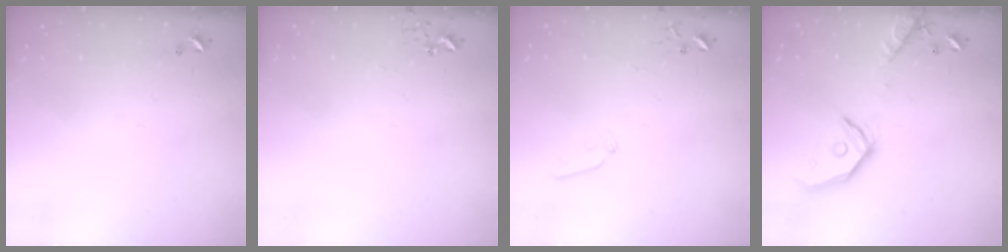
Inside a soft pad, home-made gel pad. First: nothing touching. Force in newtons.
{"total": 2.7, "press": 2.7, "slide": 0.3}
{"total": 5.9, "press": 5.8, "slide": 0.6}
{"total": 17.6, "press": 17.4, "slide": 2.7}